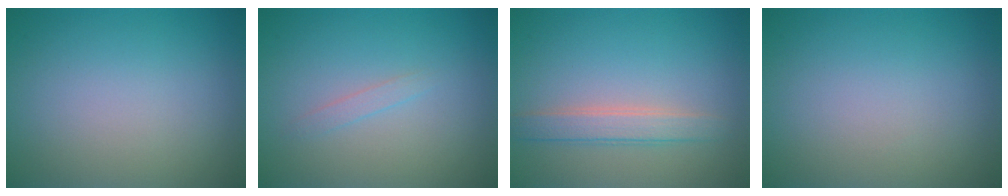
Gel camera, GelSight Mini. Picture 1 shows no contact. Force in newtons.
{"total": 0.8, "press": 0.8, "slide": 0.1}
{"total": 2.4, "press": 2.4, "slide": 0.1}
{"total": 0.0}